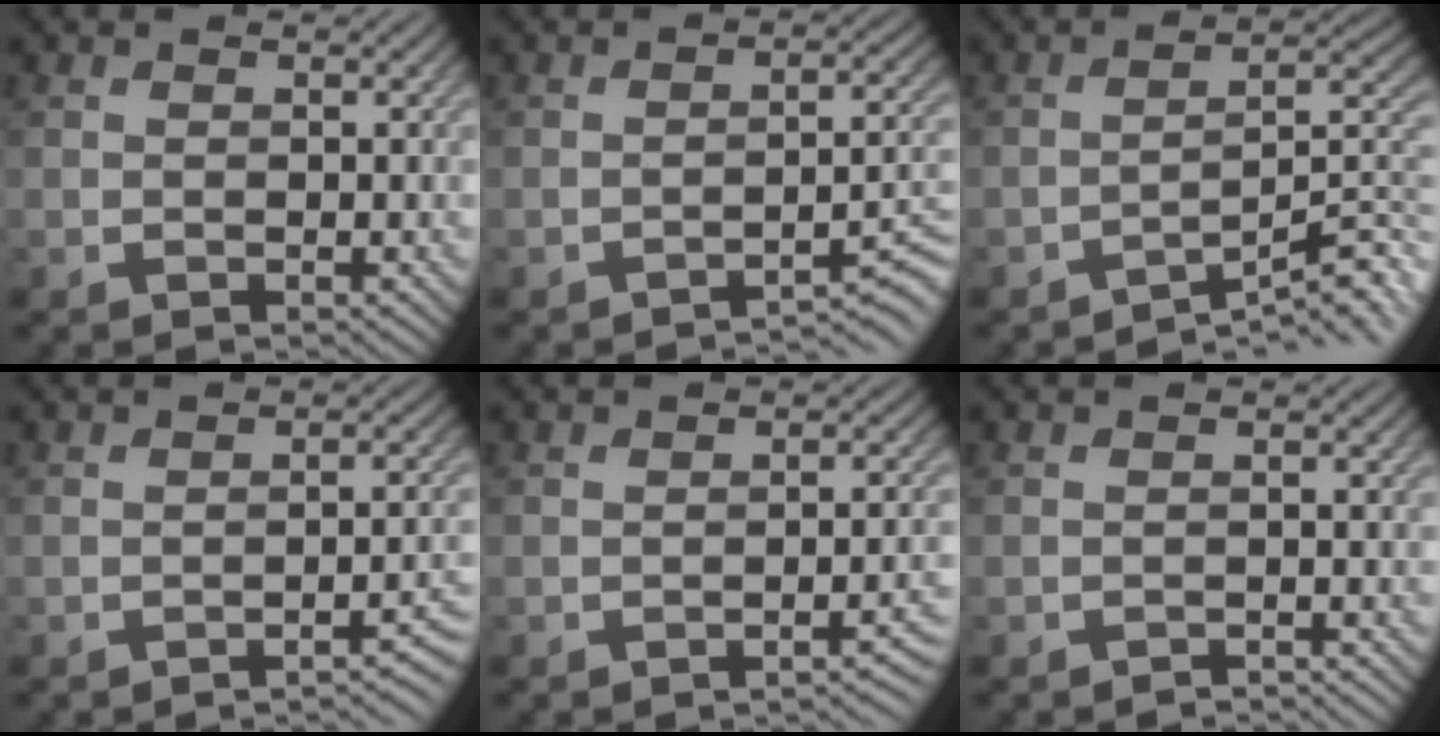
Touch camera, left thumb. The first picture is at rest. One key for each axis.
{"total": 4.2, "fx": -3.1, "fy": 0.5, "fz": 2.8, "tx": -0.037, "ty": 0.012, "tz": -0.048}
{"total": 7.8, "fx": -5.5, "fy": 1.4, "fz": 5.3, "tx": -0.071, "ty": 0.013, "tz": -0.090}
{"total": 3.3, "fx": -2.3, "fy": 0.5, "fz": 2.3, "tx": -0.027, "ty": 0.011, "tz": -0.038}
{"total": 3.1, "fx": -1.9, "fy": 0.5, "fz": 2.3, "tx": -0.025, "ty": 0.010, "tz": -0.034}
{"total": 1.2, "fx": -1.2, "fy": 0.0, "fz": 0.2, "tx": 0.000, "ty": 0.001, "tz": -0.025}